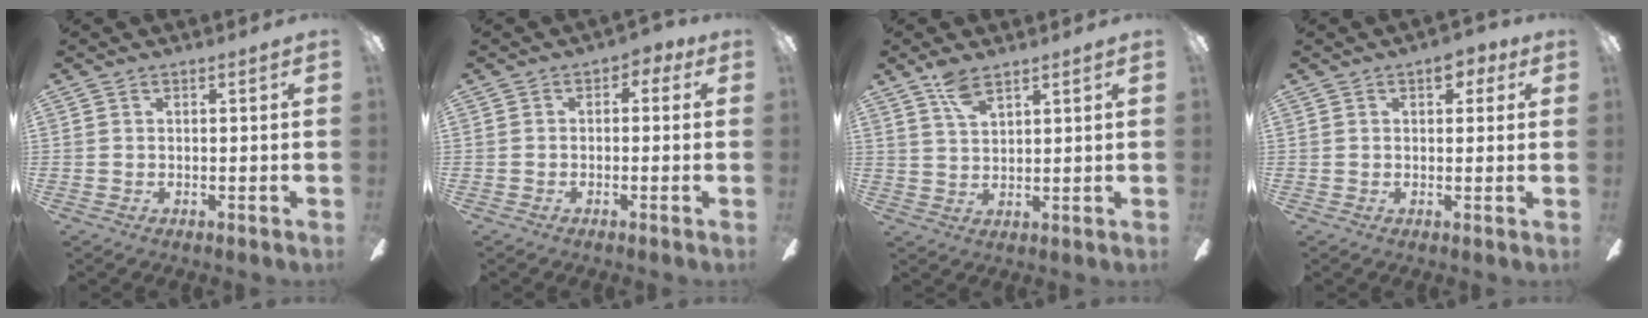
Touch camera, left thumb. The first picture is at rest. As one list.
[{"total": 2.1, "force": [-0.8, 1.7, 1.0], "torque": [-0.010, 0.010, -0.020]}, {"total": 5.5, "force": [4.0, 1.8, 3.3], "torque": [-0.067, -0.011, 0.072]}, {"total": 4.1, "force": [2.0, 2.3, 2.7], "torque": [-0.024, -0.003, 0.029]}]